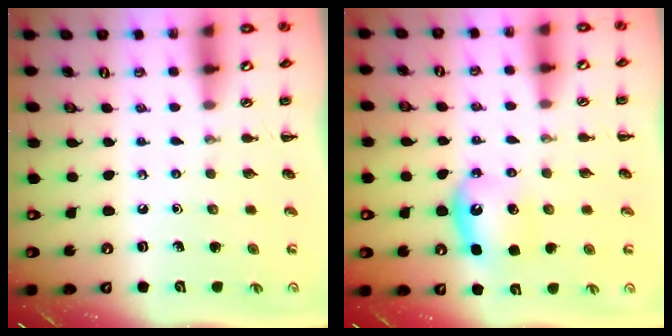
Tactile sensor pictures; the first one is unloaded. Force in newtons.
{"total": 6.5, "press": 6.4, "slide": 1.1}